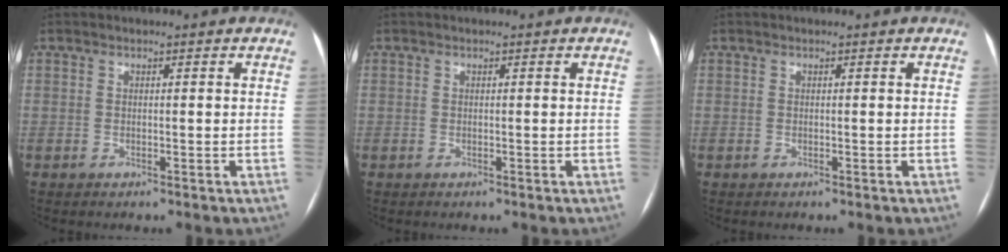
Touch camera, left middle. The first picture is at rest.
{"total": 0.0}
{"total": 0.0}